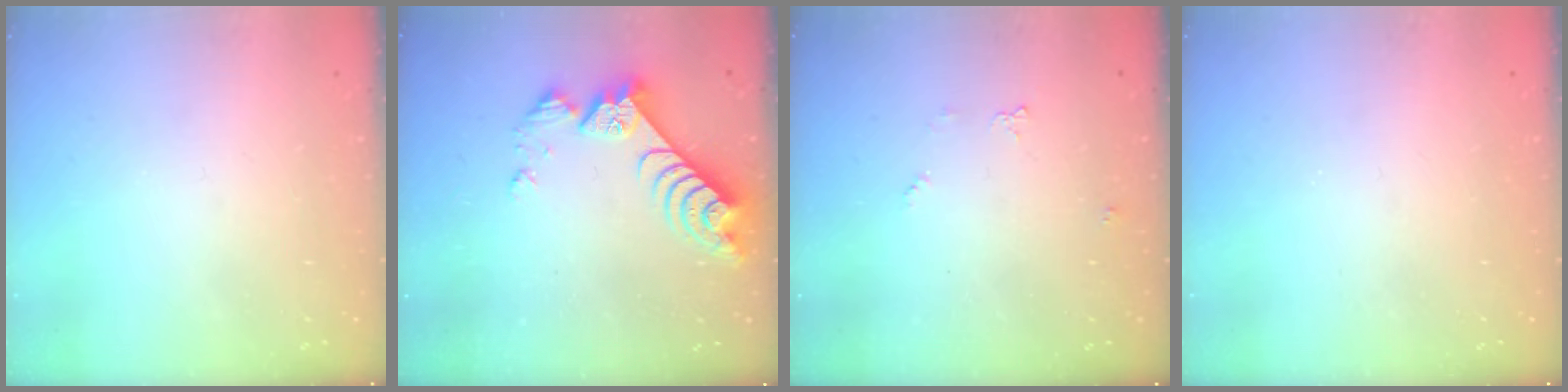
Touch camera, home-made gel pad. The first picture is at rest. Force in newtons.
{"total": 8.3, "press": 8.3, "slide": 0.7}
{"total": 4.7, "press": 4.7, "slide": 0.4}
{"total": 0.0}